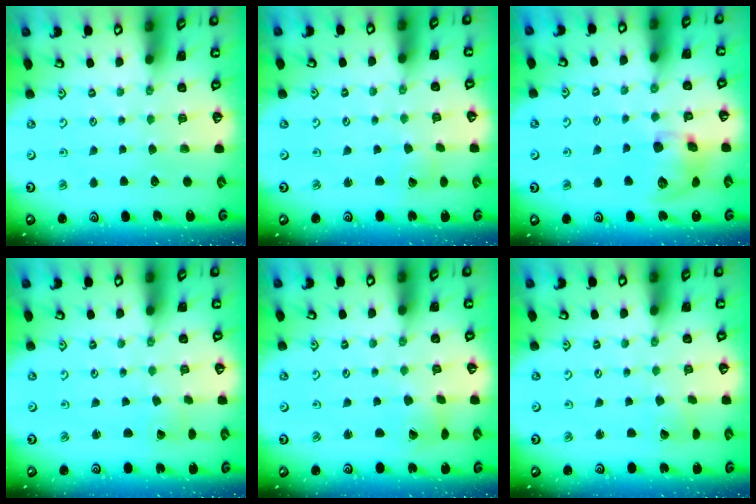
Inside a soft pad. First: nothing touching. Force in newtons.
{"total": 0.8, "press": 0.8, "slide": 0.0}
{"total": 12.5, "press": 12.4, "slide": 1.9}
{"total": 0.5, "press": 0.5, "slide": 0.1}
{"total": 1.4, "press": 1.4, "slide": 0.2}
{"total": 1.7, "press": 1.7, "slide": 0.3}